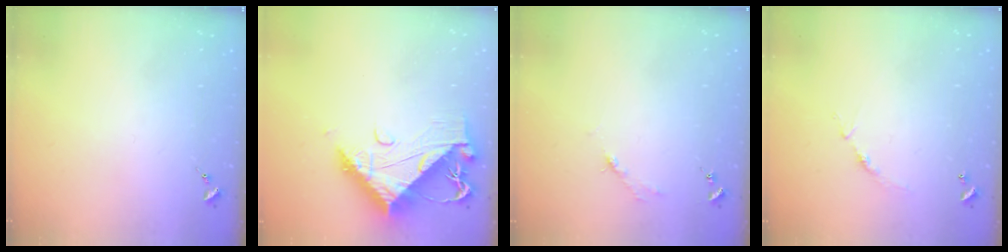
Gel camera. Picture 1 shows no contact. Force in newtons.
{"total": 13.0, "press": 12.9, "slide": 1.3}
{"total": 2.7, "press": 2.7, "slide": 0.4}
{"total": 5.1, "press": 5.1, "slide": 0.4}